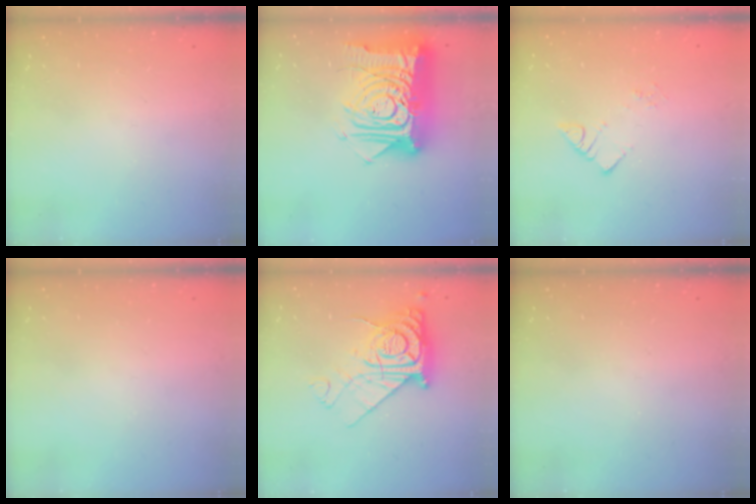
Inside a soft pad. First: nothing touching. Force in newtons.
{"total": 24.5, "press": 24.3, "slide": 2.7}
{"total": 3.3, "press": 3.3, "slide": 0.2}
{"total": 0.0}
{"total": 13.8, "press": 13.7, "slide": 1.3}
{"total": 0.0}